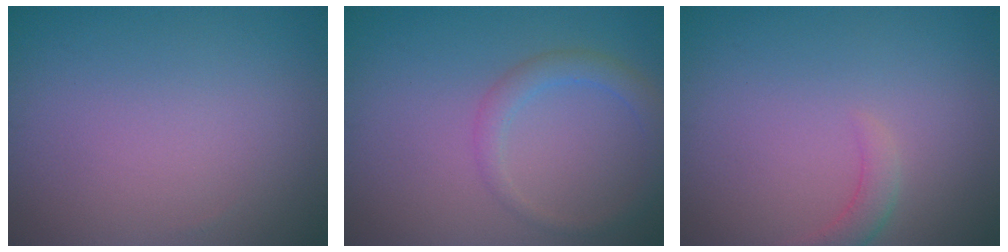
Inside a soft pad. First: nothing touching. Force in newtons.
{"total": 2.3, "press": 2.3, "slide": 0.1}
{"total": 1.6, "press": 1.6, "slide": 0.3}